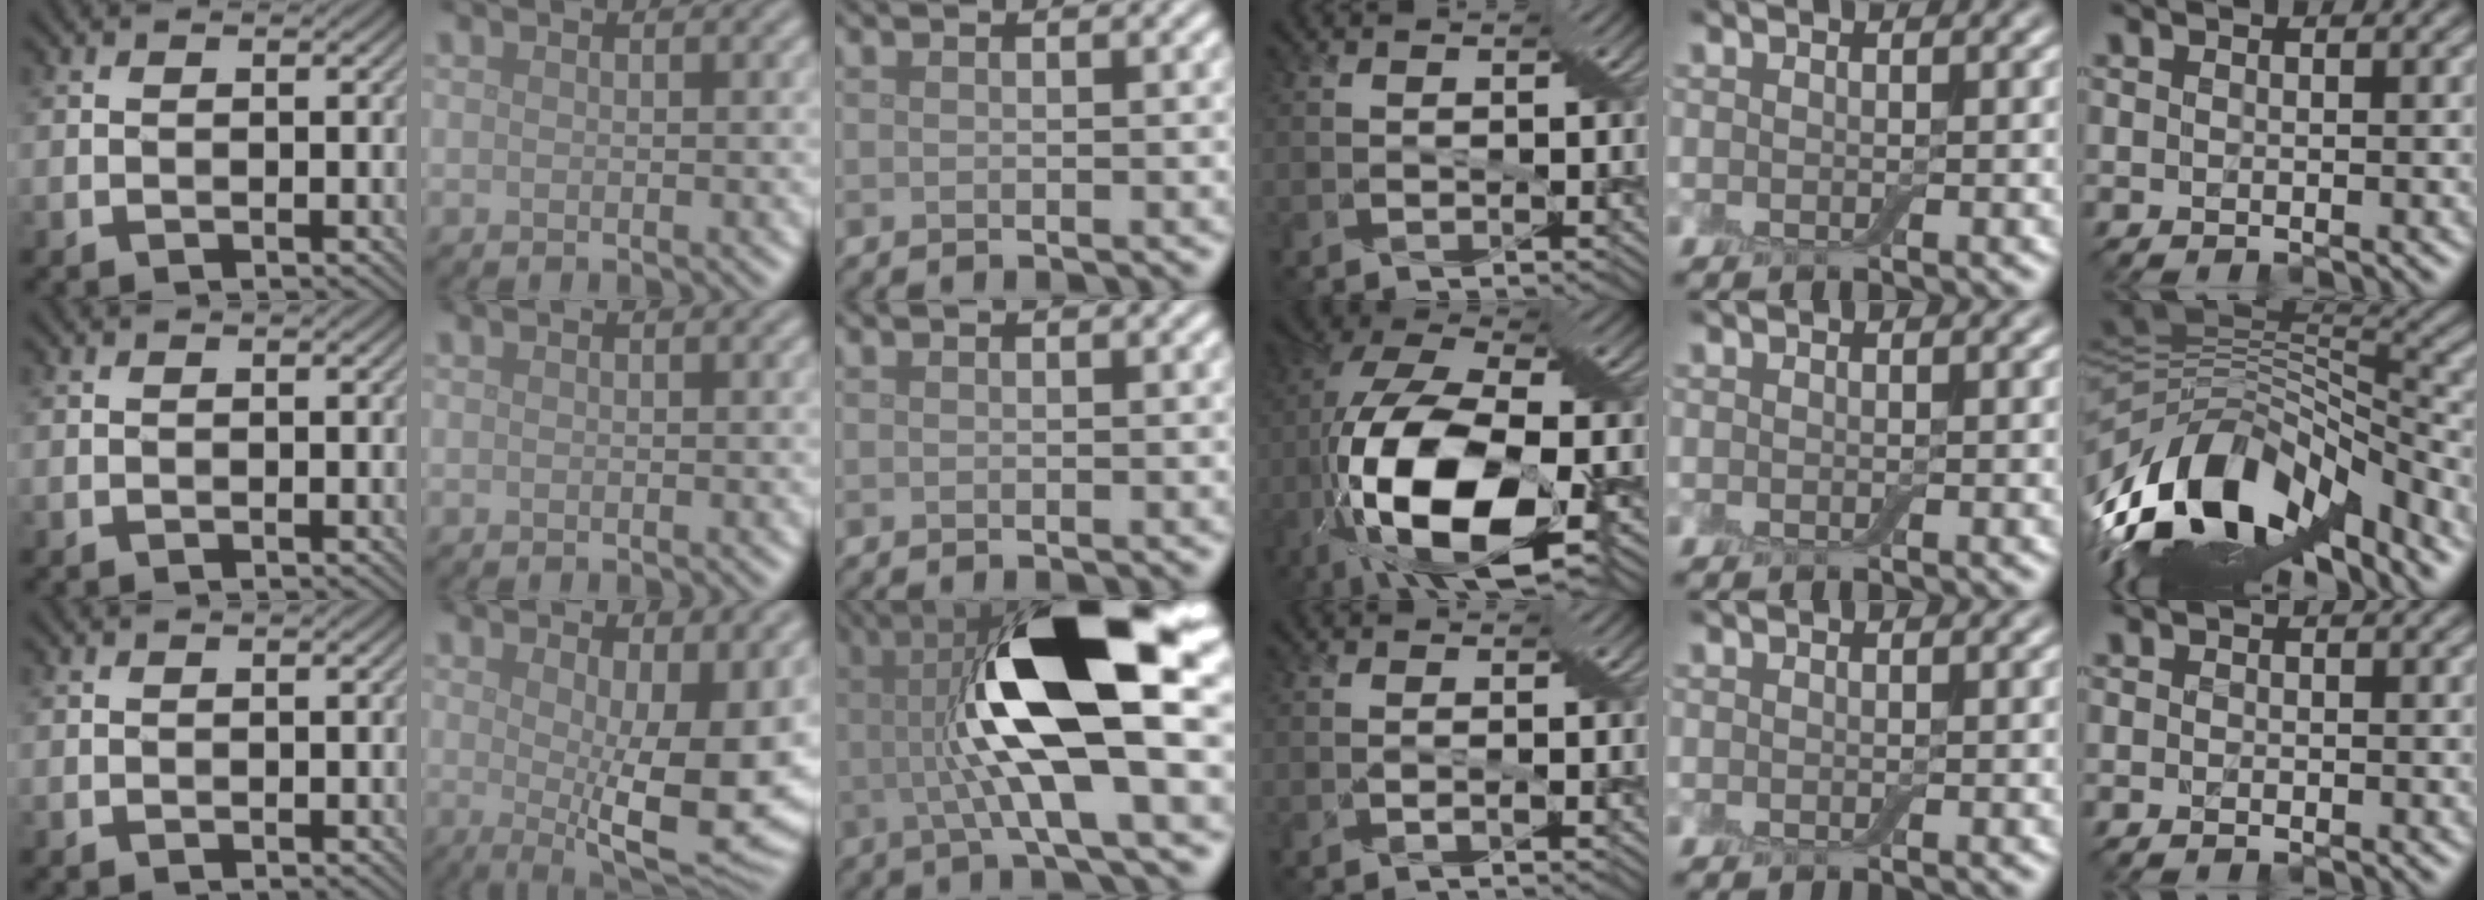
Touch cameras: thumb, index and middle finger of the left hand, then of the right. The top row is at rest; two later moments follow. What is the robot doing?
{"motion": "cut", "object": "aluminum foil"}